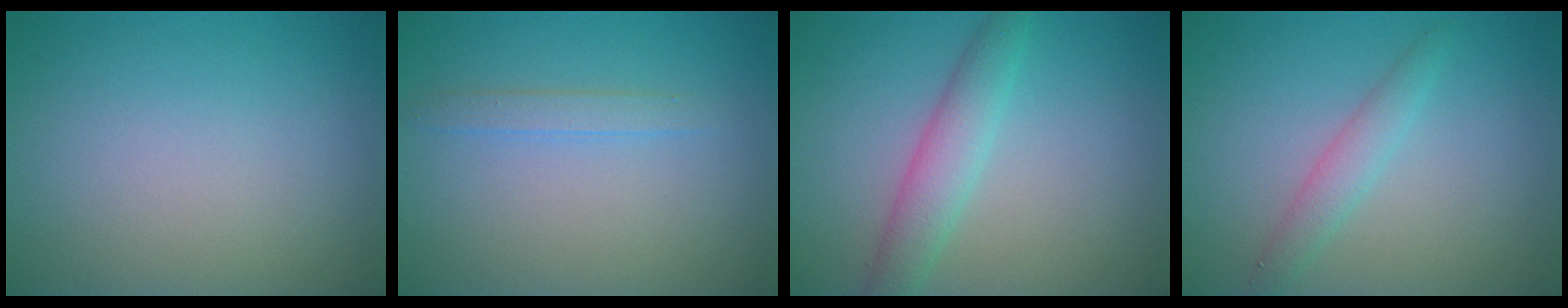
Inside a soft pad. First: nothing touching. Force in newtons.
{"total": 1.3, "press": 1.3, "slide": 0.0}
{"total": 3.2, "press": 3.2, "slide": 0.1}
{"total": 2.5, "press": 2.5, "slide": 0.1}